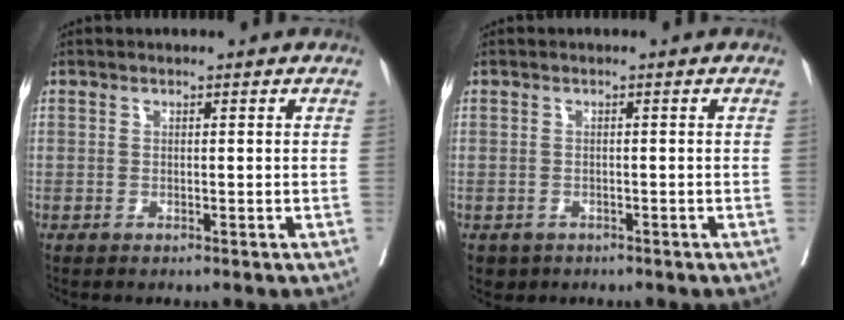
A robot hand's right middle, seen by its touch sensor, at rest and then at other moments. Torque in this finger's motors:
{"motor_torque": [0.33, -0.29, -0.04, -0.01]}